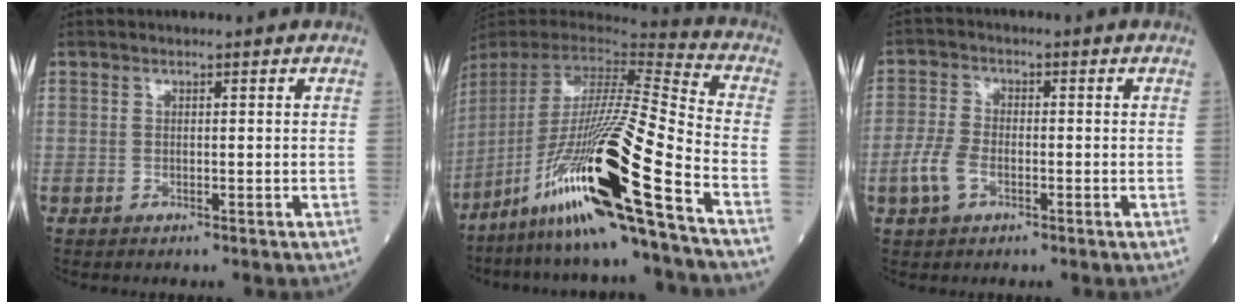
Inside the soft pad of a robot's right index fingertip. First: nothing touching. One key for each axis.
{"total": 25.4, "fx": -14.1, "fy": -0.8, "fz": 21.1, "tx": -0.409, "ty": -0.050, "tz": -0.267}
{"total": 4.7, "fx": -1.8, "fy": 2.5, "fz": 3.5, "tx": -0.089, "ty": 0.004, "tz": -0.038}